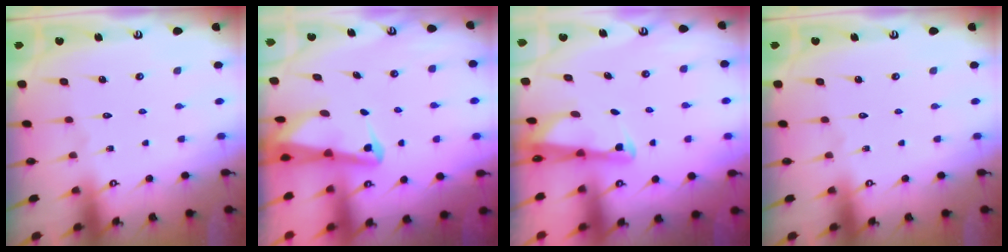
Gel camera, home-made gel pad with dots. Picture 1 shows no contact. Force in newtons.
{"total": 3.5, "press": 3.4, "slide": 0.7}
{"total": 2.6, "press": 2.6, "slide": 0.2}
{"total": 0.0}